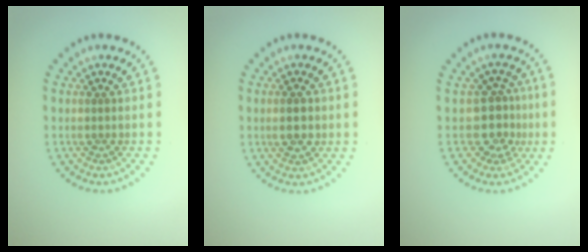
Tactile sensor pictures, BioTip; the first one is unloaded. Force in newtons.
{"total": 1.9, "press": 1.8, "slide": 0.2}
{"total": 2.9, "press": 2.2, "slide": 1.9}